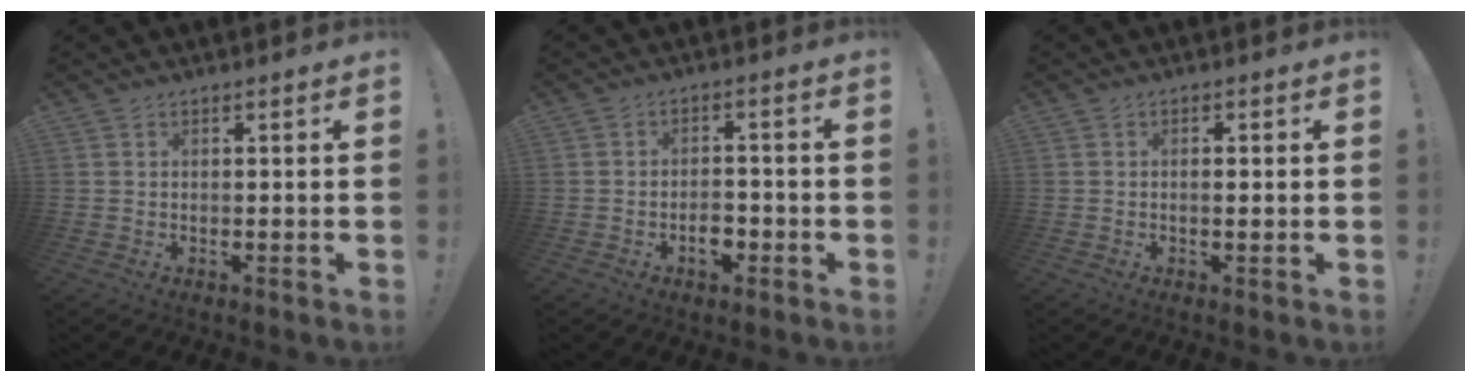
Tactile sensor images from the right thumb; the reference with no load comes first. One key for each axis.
{"total": 4.8, "fx": -2.2, "fy": 3.1, "fz": 3.0, "tx": -0.028, "ty": 0.009, "tz": -0.039}
{"total": 1.9, "fx": -0.3, "fy": 0.1, "fz": 1.9, "tx": -0.028, "ty": -0.001, "tz": -0.008}